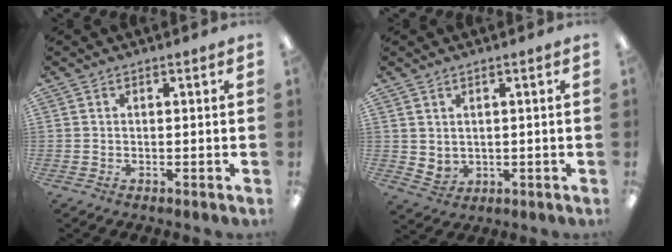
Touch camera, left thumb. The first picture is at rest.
{"total": 2.7, "force": [1.9, 1.8, 0.9], "torque": [-0.022, -0.009, 0.035]}